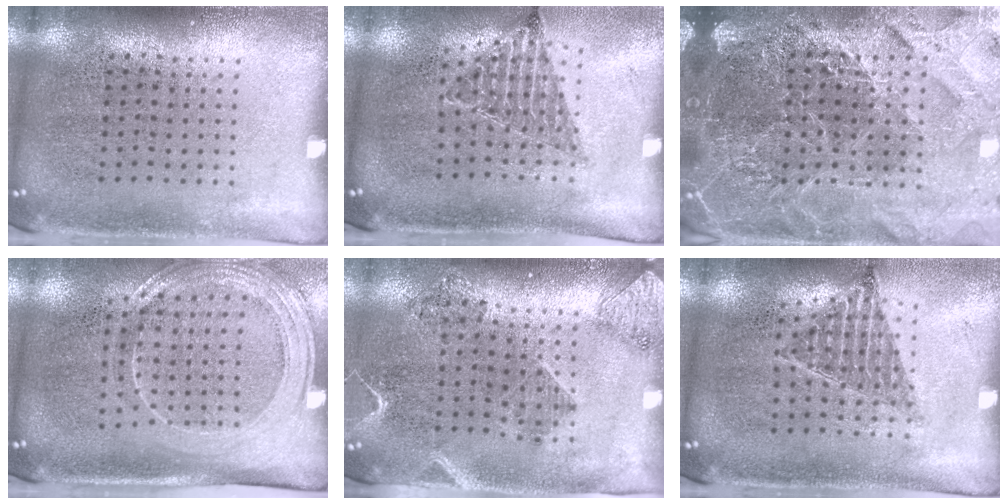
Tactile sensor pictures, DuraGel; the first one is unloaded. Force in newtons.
{"total": 0.9, "press": 0.8, "slide": 0.2}
{"total": 5.5, "press": 4.9, "slide": 2.5}
{"total": 2.1, "press": 1.8, "slide": 1.1}
{"total": 1.9, "press": 1.6, "slide": 1.0}
{"total": 0.9, "press": 0.9, "slide": 0.1}